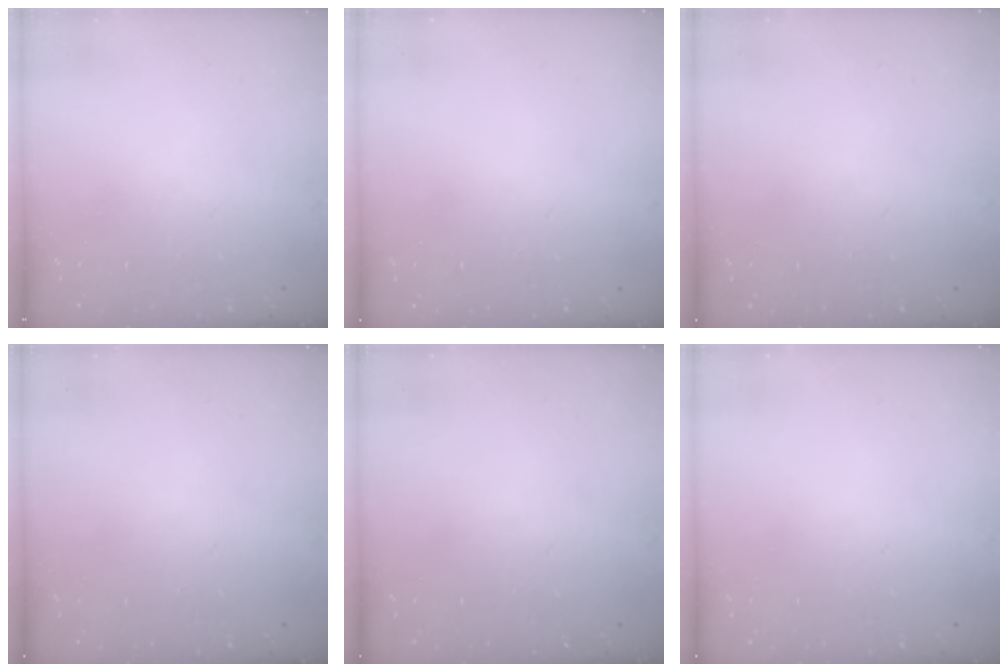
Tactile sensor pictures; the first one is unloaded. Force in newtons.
{"total": 0.0}
{"total": 0.0}
{"total": 0.0}
{"total": 0.0}
{"total": 0.0}